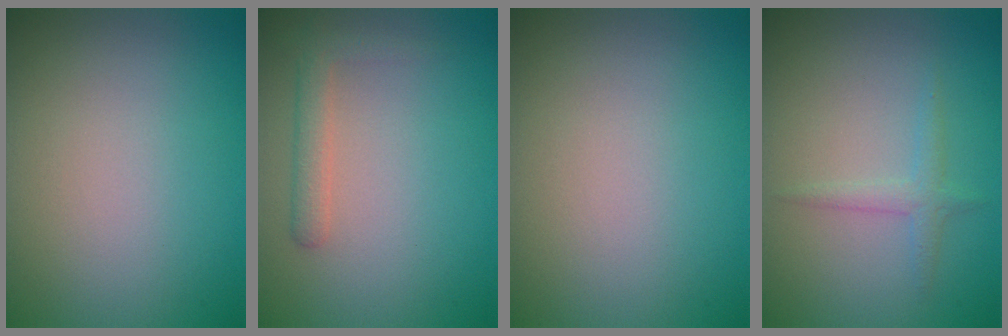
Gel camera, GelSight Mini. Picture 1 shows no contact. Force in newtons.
{"total": 1.9, "press": 1.9, "slide": 0.1}
{"total": 0.0}
{"total": 1.3, "press": 1.3, "slide": 0.0}